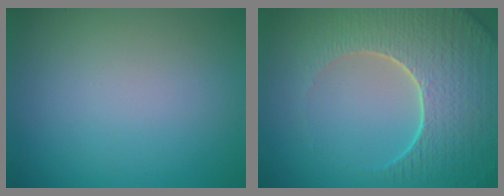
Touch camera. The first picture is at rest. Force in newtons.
{"total": 8.1, "press": 6.1, "slide": 5.3}